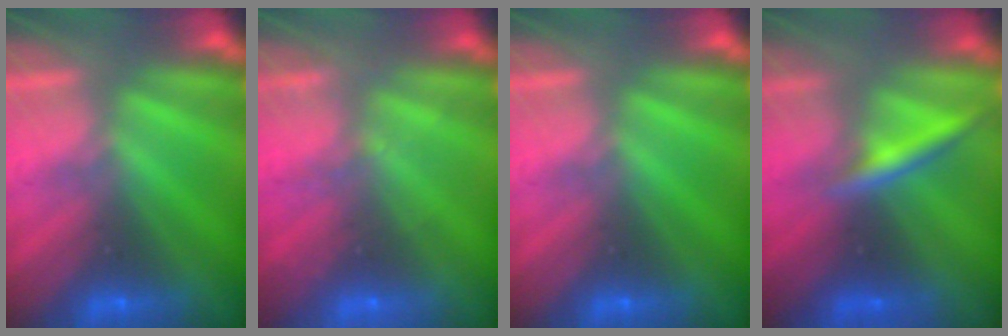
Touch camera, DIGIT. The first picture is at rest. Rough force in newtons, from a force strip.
{"total": 2.0}
{"total": 0.0}
{"total": 2.5}